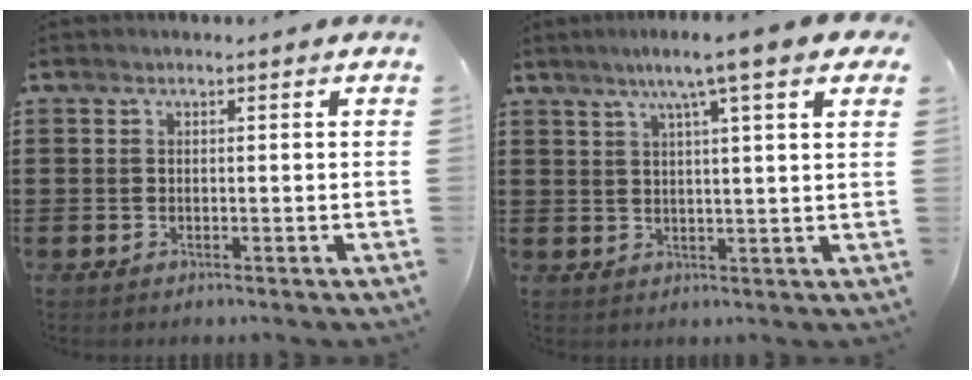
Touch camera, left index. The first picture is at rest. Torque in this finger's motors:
{"motor_torque": [2.14, 0.00, 0.43, 0.21]}